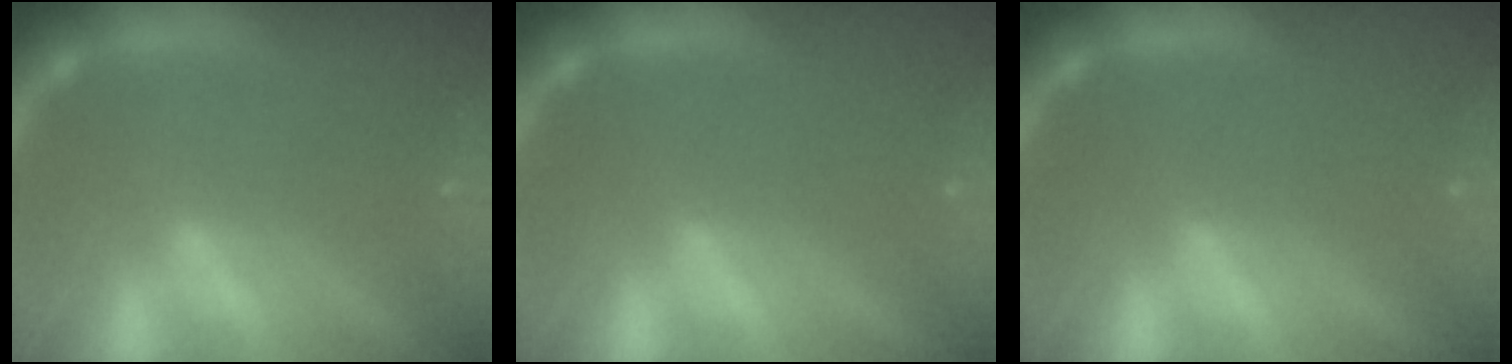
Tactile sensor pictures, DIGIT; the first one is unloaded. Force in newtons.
{"total": 0.0}
{"total": 0.0}